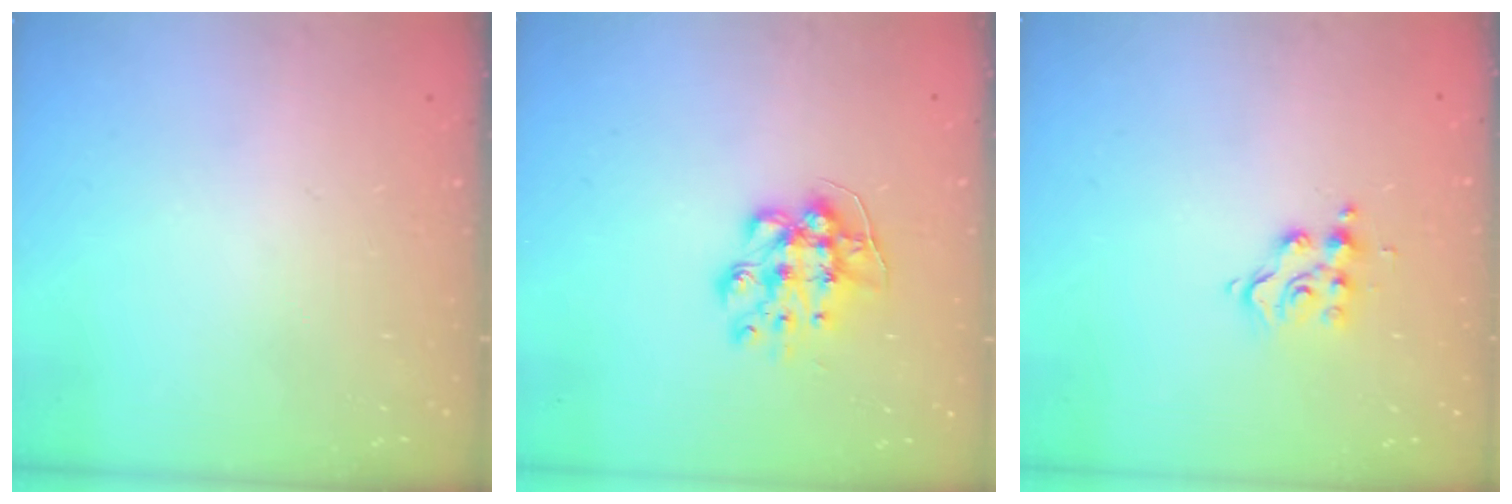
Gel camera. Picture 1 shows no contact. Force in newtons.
{"total": 10.7, "press": 10.7, "slide": 0.7}
{"total": 9.1, "press": 9.0, "slide": 0.9}